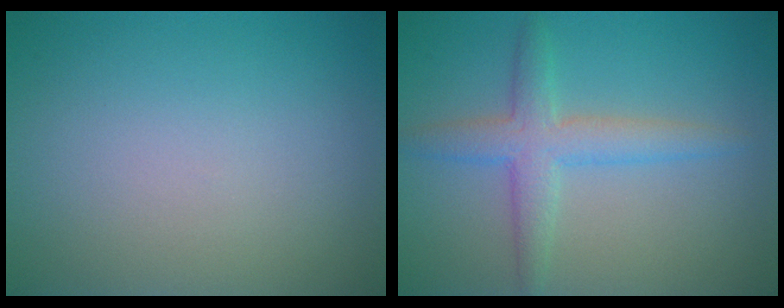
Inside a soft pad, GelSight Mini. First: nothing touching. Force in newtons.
{"total": 3.6, "press": 3.6, "slide": 0.1}